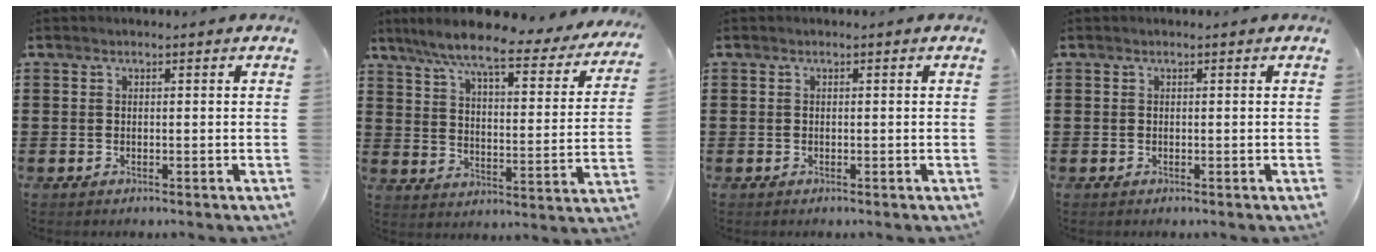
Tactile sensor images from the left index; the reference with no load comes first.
{"total": 8.8, "force": [7.1, 0.7, 5.1], "torque": [-0.119, -0.043, 0.114]}
{"total": 0.0}
{"total": 0.0}